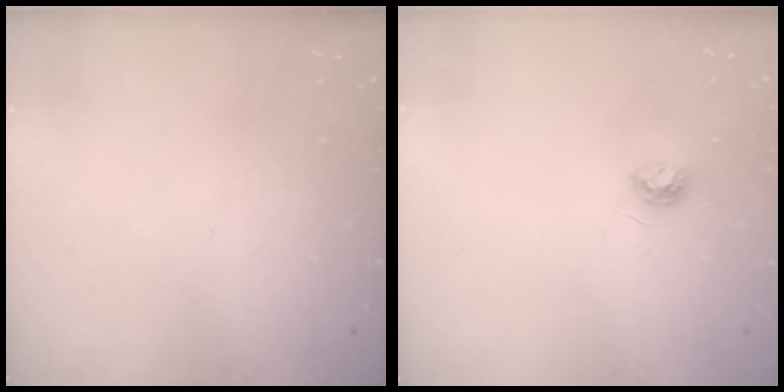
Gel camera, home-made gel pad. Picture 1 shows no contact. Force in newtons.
{"total": 4.5, "press": 4.5, "slide": 0.7}